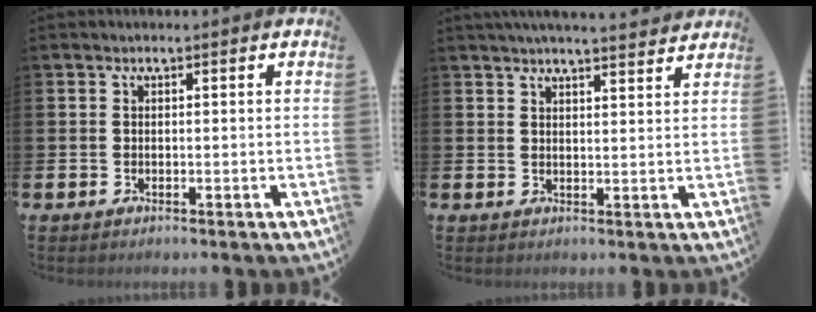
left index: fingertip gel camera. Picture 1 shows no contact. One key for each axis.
{"total": 3.9, "fx": 3.8, "fy": -0.4, "fz": 0.8, "tx": -0.009, "ty": -0.022, "tz": 0.066}